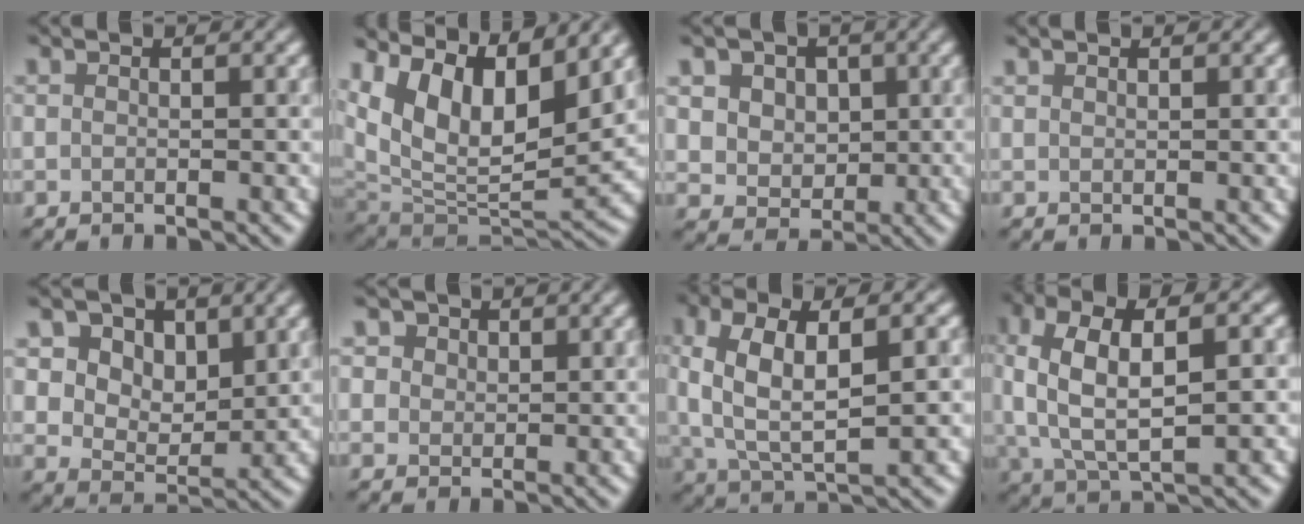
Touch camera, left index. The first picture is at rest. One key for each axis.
{"total": 12.5, "fx": 6.1, "fy": 5.8, "fz": 9.3, "tx": -0.161, "ty": 0.005, "tz": 0.108}
{"total": 6.3, "fx": 2.3, "fy": 5.0, "fz": 3.0, "tx": -0.061, "ty": 0.007, "tz": 0.030}
{"total": 0.7, "fx": 0.6, "fy": 0.1, "fz": 0.2, "tx": 0.001, "ty": 0.001, "tz": 0.013}
{"total": 5.7, "fx": 2.8, "fy": 3.7, "fz": 3.3, "tx": -0.060, "ty": -0.011, "tz": 0.043}
{"total": 4.1, "fx": 2.3, "fy": 2.9, "fz": 1.7, "tx": -0.046, "ty": 0.002, "tz": 0.032}
{"total": 8.2, "fx": 0.9, "fy": 3.5, "fz": 7.3, "tx": -0.139, "ty": 0.011, "tz": 0.013}
{"total": 9.8, "fx": 0.8, "fy": 4.7, "fz": 8.6, "tx": -0.170, "ty": 0.008, "tz": 0.010}